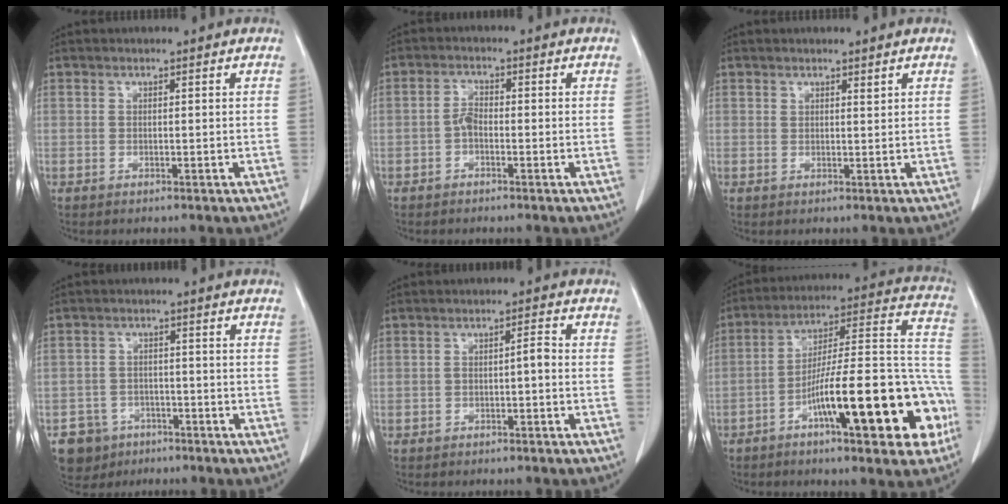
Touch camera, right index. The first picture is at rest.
{"total": 2.1, "force": [-0.8, 0.9, 1.7], "torque": [-0.031, 0.005, -0.017]}
{"total": 0.7, "force": [0.6, 0.1, 0.4], "torque": [-0.008, -0.007, 0.011]}
{"total": 6.0, "force": [-3.6, 4.7, 0.7], "torque": [-0.014, 0.008, -0.056]}
{"total": 2.1, "force": [-0.6, 0.4, 1.9], "torque": [-0.029, 0.008, -0.011]}
{"total": 22.8, "force": [-9.2, 4.1, 20.5], "torque": [-0.246, 0.029, -0.134]}